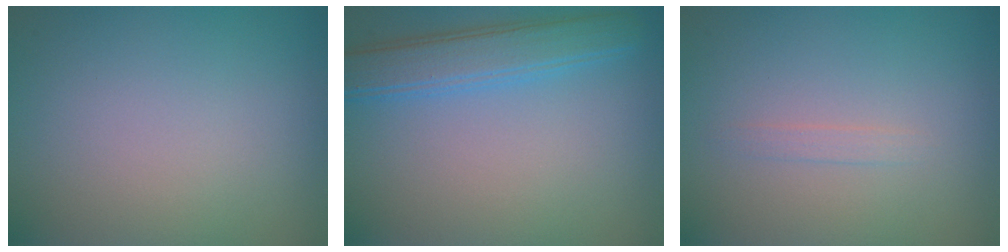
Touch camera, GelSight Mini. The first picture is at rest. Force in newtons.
{"total": 3.7, "press": 3.7, "slide": 0.1}
{"total": 0.7, "press": 0.7, "slide": 0.0}